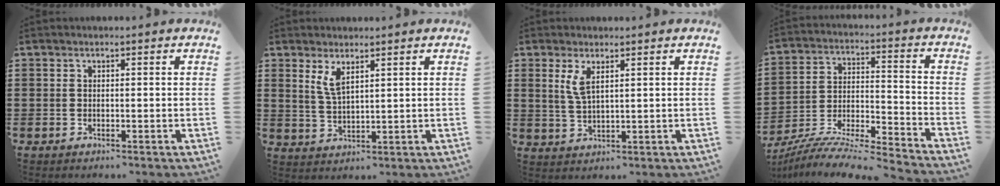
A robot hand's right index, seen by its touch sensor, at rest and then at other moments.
{"total": 3.6, "force": [2.2, 1.1, 2.7], "torque": [-0.058, 0.003, 0.039]}
{"total": 3.5, "force": [1.7, 1.1, 2.9], "torque": [-0.063, 0.004, 0.029]}
{"total": 7.6, "force": [-7.2, -0.2, 2.1], "torque": [-0.042, -0.010, -0.148]}